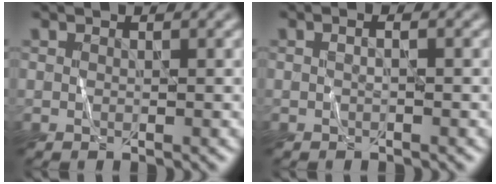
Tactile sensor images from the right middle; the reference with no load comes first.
{"total": 0.7, "force": [0.0, 0.1, 0.7], "torque": [-0.014, -0.001, -0.005]}